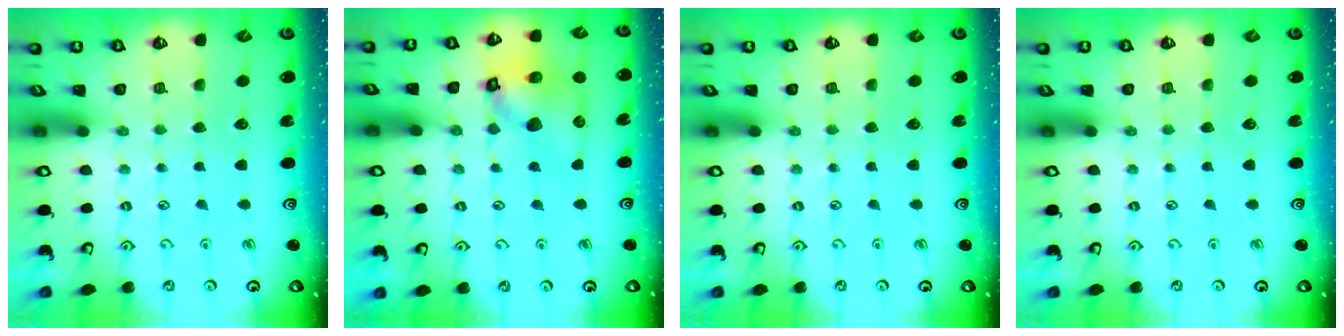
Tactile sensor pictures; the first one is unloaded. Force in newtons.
{"total": 12.9, "press": 12.8, "slide": 1.8}
{"total": 0.0}
{"total": 0.0}